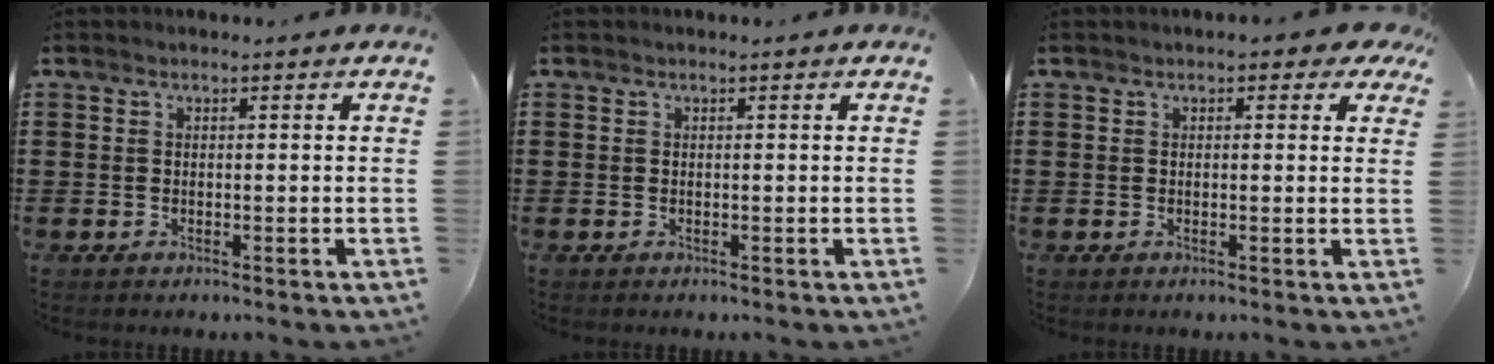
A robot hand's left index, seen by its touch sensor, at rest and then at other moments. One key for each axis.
{"total": 0.0}
{"total": 1.5, "fx": 0.7, "fy": 0.8, "fz": 1.1, "tx": -0.018, "ty": 0.004, "tz": 0.008}